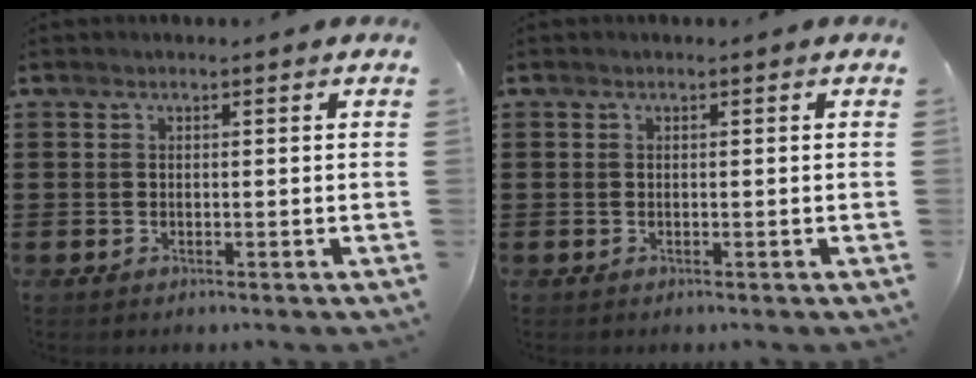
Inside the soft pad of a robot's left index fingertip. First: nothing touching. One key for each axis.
{"total": 0.0}